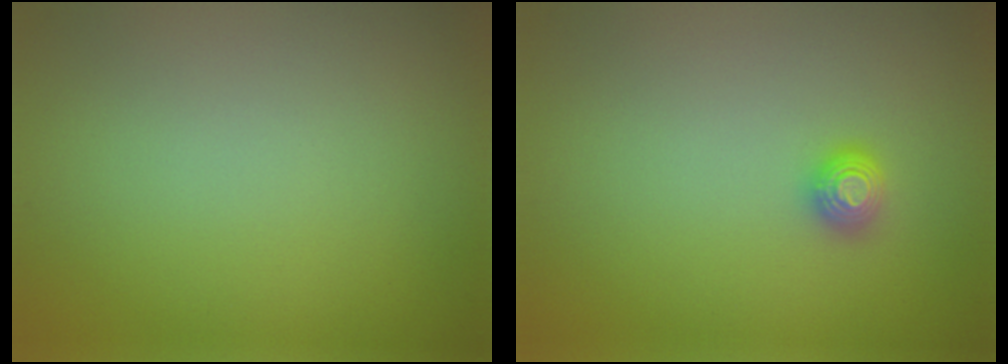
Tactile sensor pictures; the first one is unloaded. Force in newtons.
{"total": 1.1, "press": 1.1, "slide": 0.2}